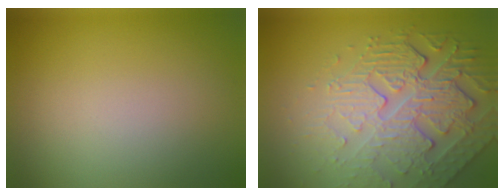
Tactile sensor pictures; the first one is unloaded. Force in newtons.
{"total": 5.5, "press": 4.8, "slide": 2.6}